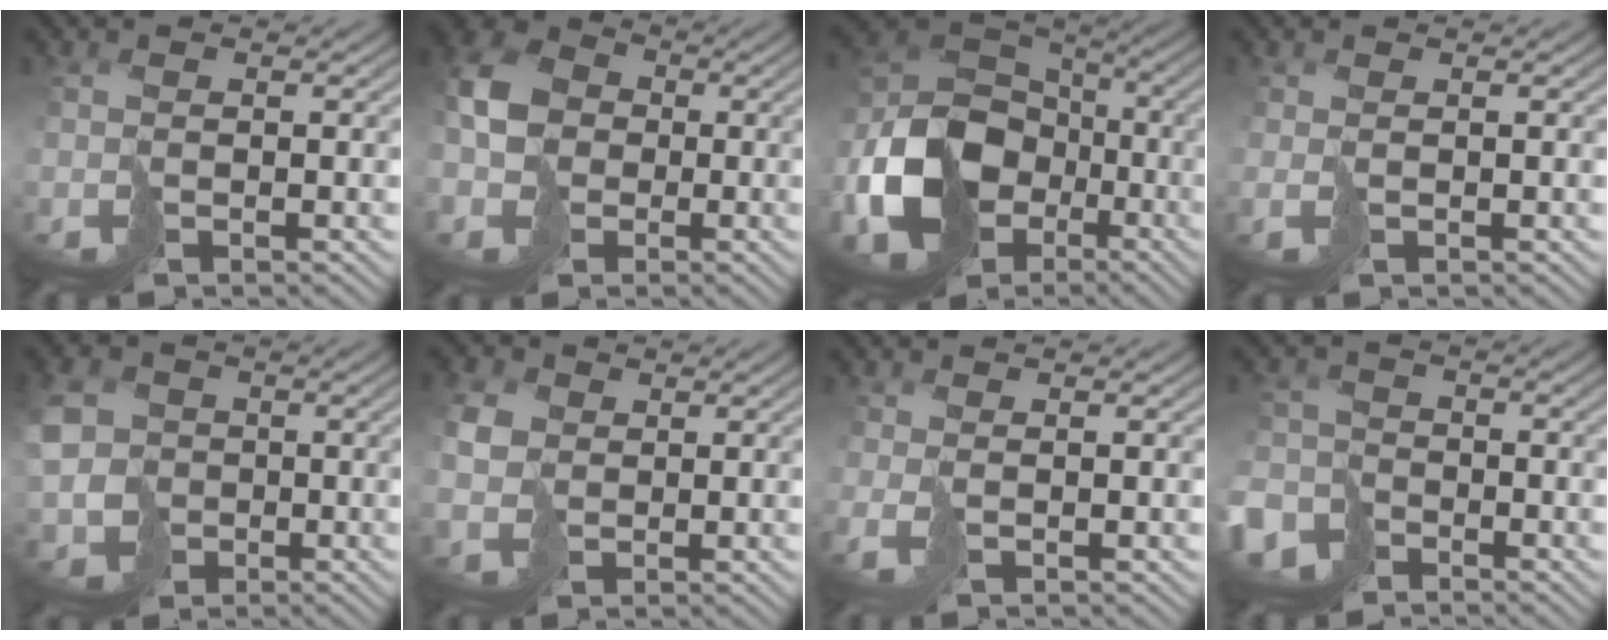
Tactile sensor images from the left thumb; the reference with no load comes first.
{"total": 8.4, "force": [-1.5, 7.0, 4.3], "torque": [-0.121, -0.011, -0.037]}
{"total": 15.0, "force": [-4.9, 11.3, 8.5], "torque": [-0.193, -0.039, -0.088]}
{"total": 0.9, "force": [0.1, 0.2, 0.8], "torque": [-0.020, 0.000, 0.004]}
{"total": 7.2, "force": [-0.2, 6.6, 2.9], "torque": [-0.092, -0.002, -0.008]}
{"total": 4.1, "force": [1.4, 3.4, 1.9], "torque": [-0.060, 0.002, 0.028]}
{"total": 1.4, "force": [-0.4, 0.6, 1.2], "torque": [-0.034, -0.002, -0.009]}
{"total": 6.1, "force": [-4.2, 4.0, 1.6], "torque": [-0.046, -0.017, -0.087]}